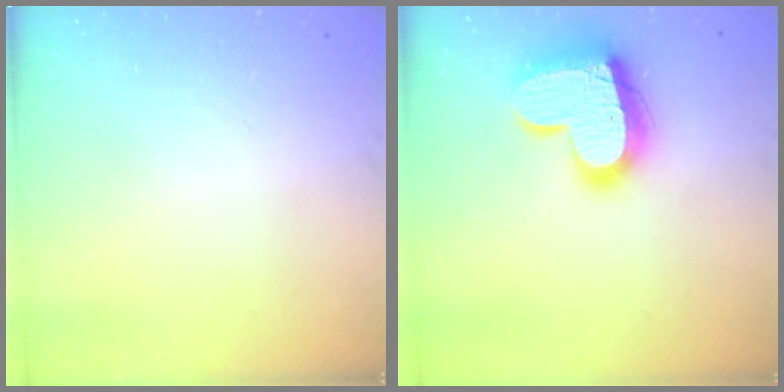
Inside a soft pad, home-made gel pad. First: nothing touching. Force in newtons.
{"total": 17.6, "press": 17.6, "slide": 1.2}